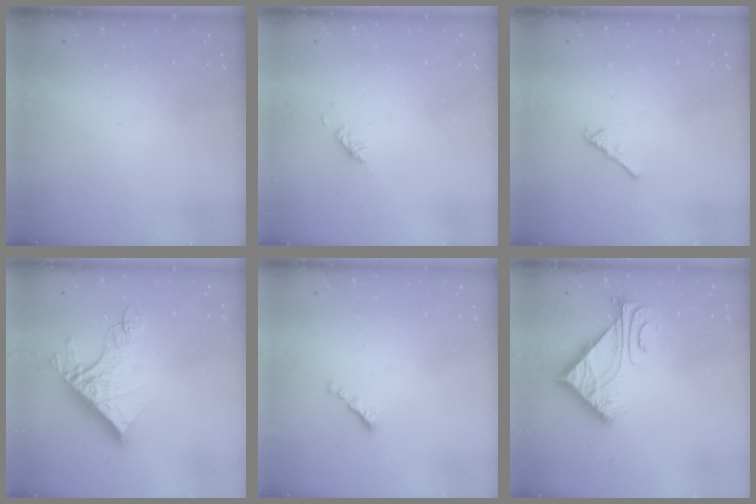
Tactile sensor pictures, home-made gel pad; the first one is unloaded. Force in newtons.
{"total": 2.9, "press": 2.9, "slide": 0.6}
{"total": 2.6, "press": 2.6, "slide": 0.6}
{"total": 13.3, "press": 13.3, "slide": 1.1}
{"total": 1.5, "press": 1.4, "slide": 0.5}
{"total": 6.1, "press": 6.1, "slide": 0.7}